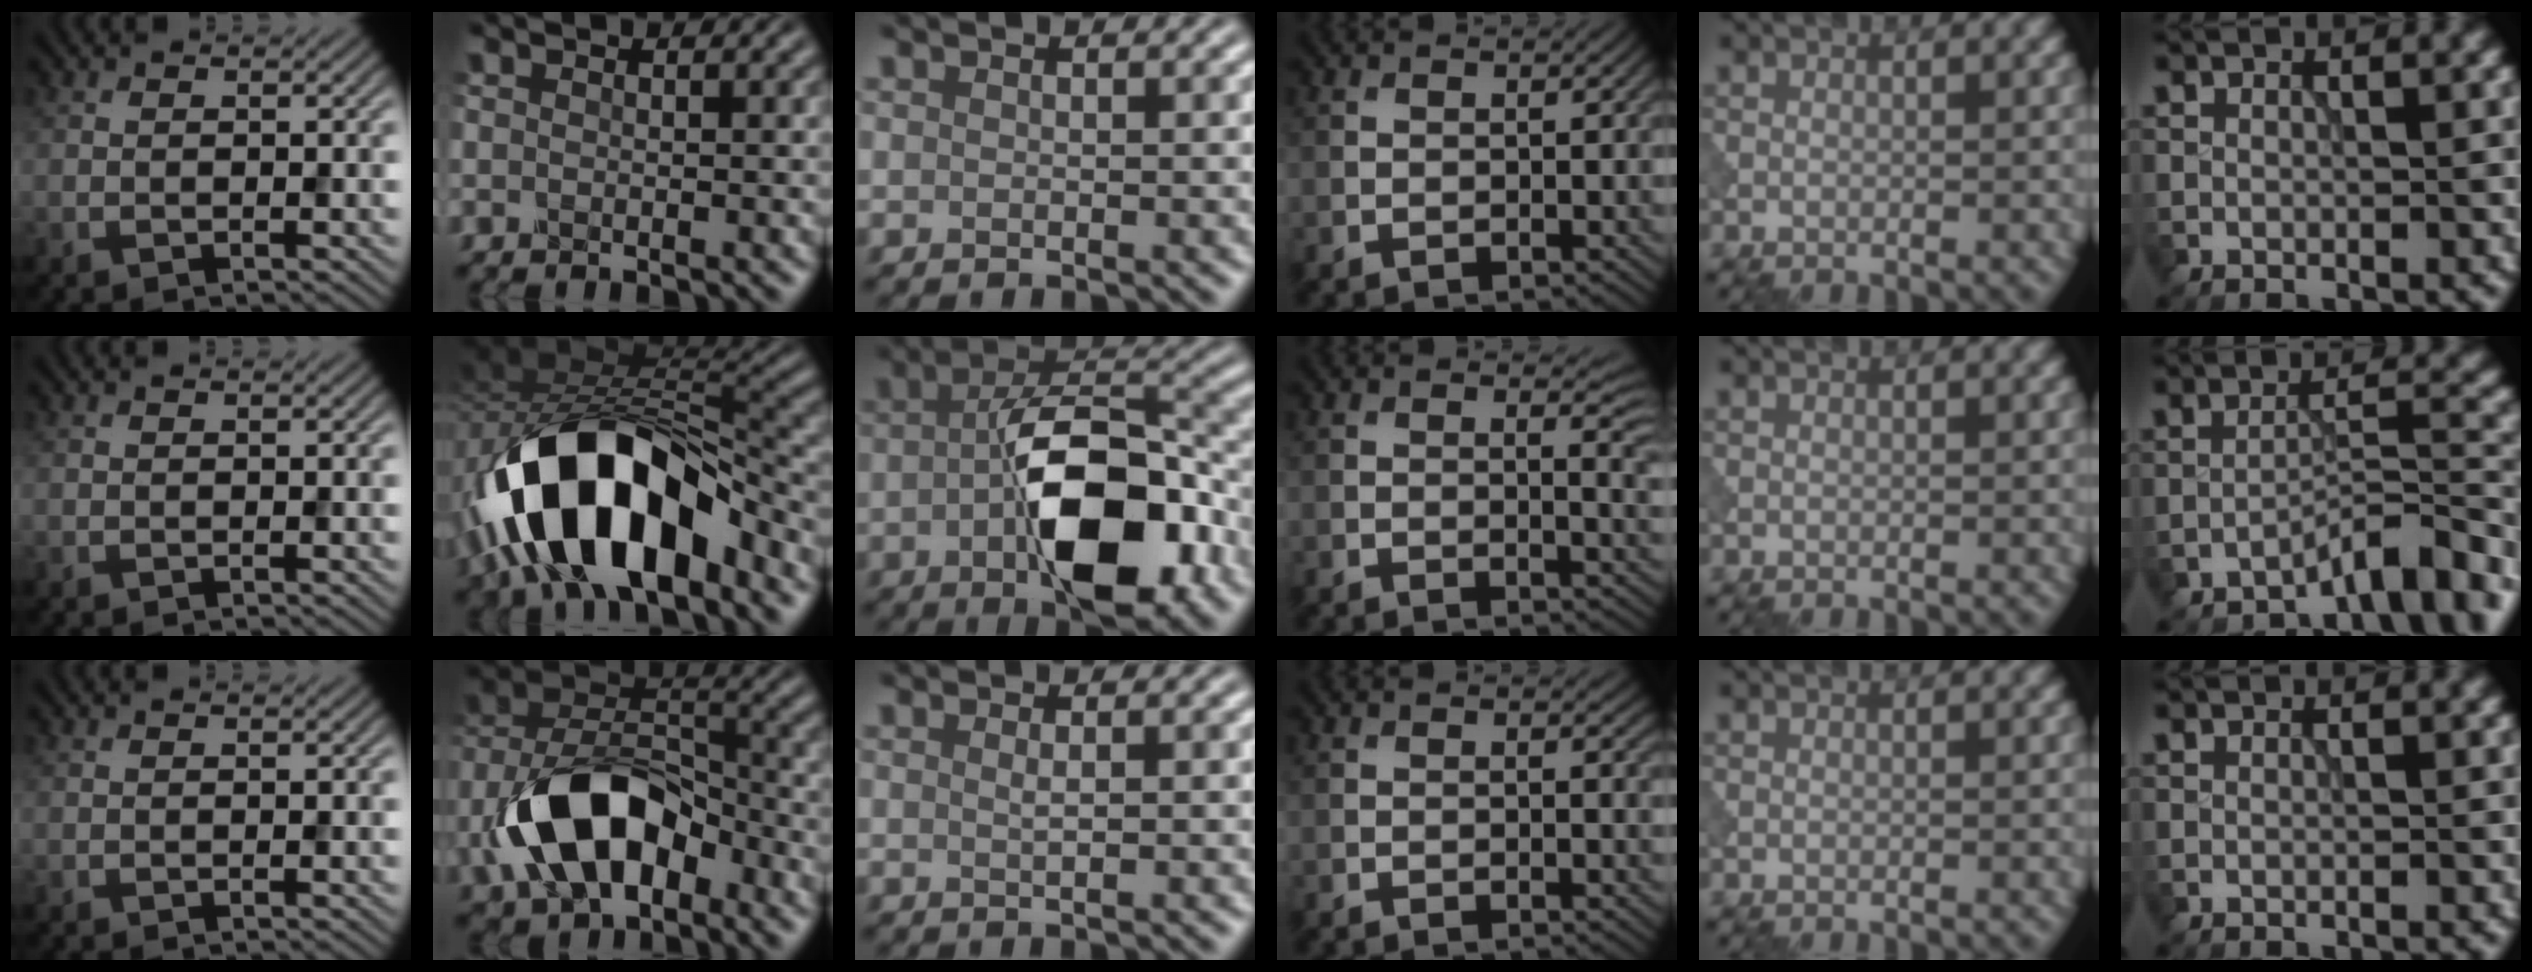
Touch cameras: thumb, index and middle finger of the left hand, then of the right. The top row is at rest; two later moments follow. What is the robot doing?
{"motion": "dispense", "object": "dispenser bottle"}